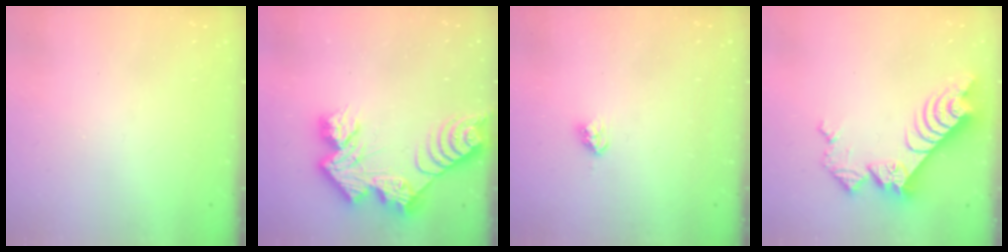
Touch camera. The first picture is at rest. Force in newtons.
{"total": 14.2, "press": 14.2, "slide": 1.0}
{"total": 3.3, "press": 3.2, "slide": 0.5}
{"total": 12.8, "press": 12.7, "slide": 1.5}